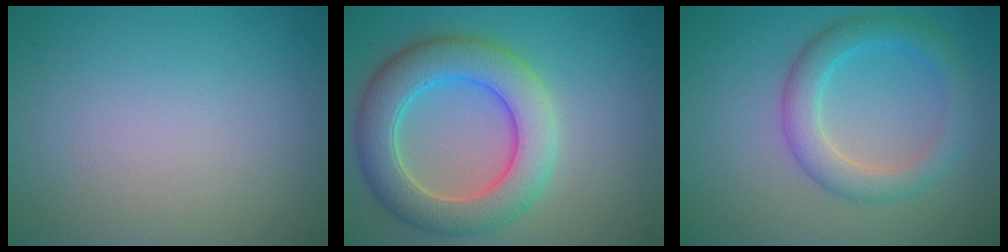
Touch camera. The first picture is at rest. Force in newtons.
{"total": 7.5, "press": 7.5, "slide": 0.3}
{"total": 3.9, "press": 3.9, "slide": 0.1}